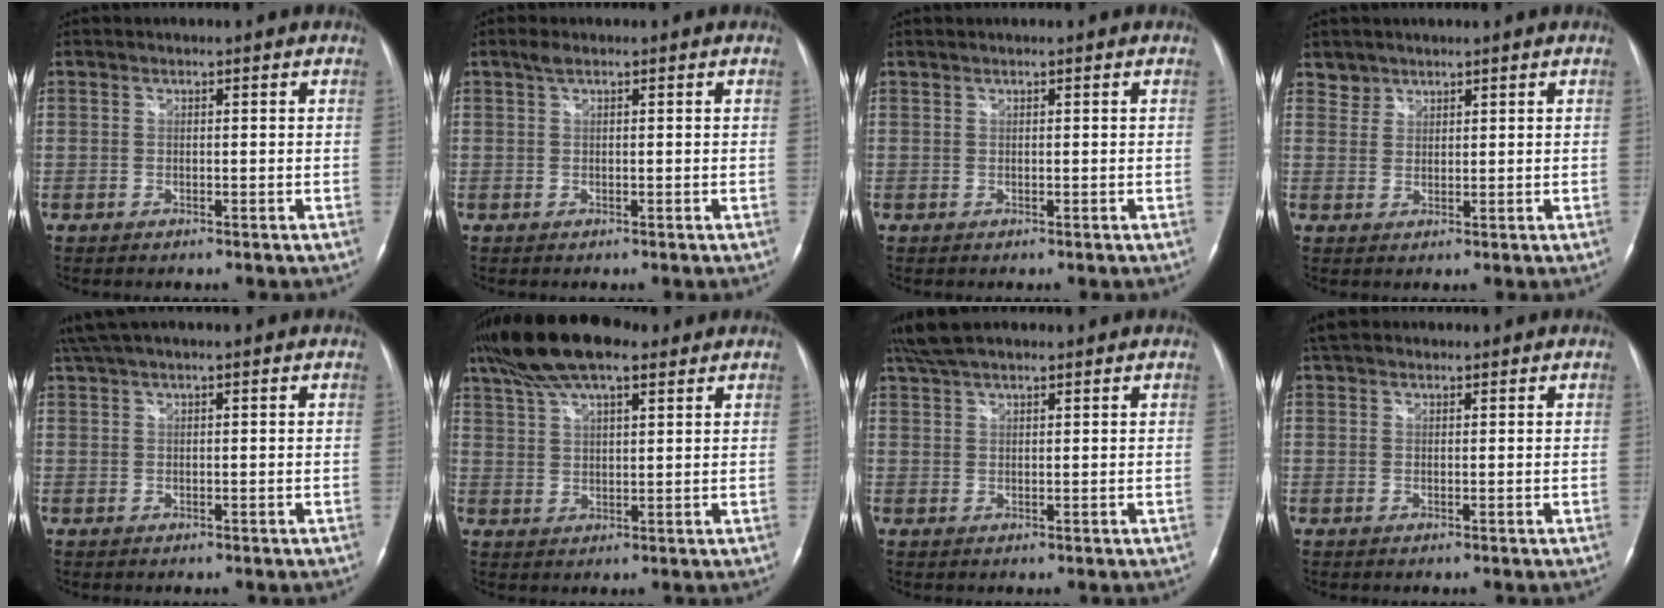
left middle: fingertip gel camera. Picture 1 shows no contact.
{"total": 1.2, "force": [0.8, 0.2, 0.8], "torque": [-0.021, 0.013, 0.018]}
{"total": 0.5, "force": [0.5, -0.1, 0.2], "torque": [-0.007, 0.008, 0.014]}
{"total": 2.2, "force": [1.8, 1.1, -0.5], "torque": [0.016, 0.009, 0.031]}
{"total": 4.4, "force": [3.4, 0.1, 2.8], "torque": [-0.057, 0.041, 0.067]}
{"total": 12.5, "force": [9.1, 3.3, 7.8], "torque": [-0.151, 0.034, 0.161]}
{"total": 6.1, "force": [5.1, 1.4, 3.0], "torque": [-0.061, 0.033, 0.098]}
{"total": 3.7, "force": [3.0, 1.7, 1.3], "torque": [-0.026, 0.028, 0.052]}